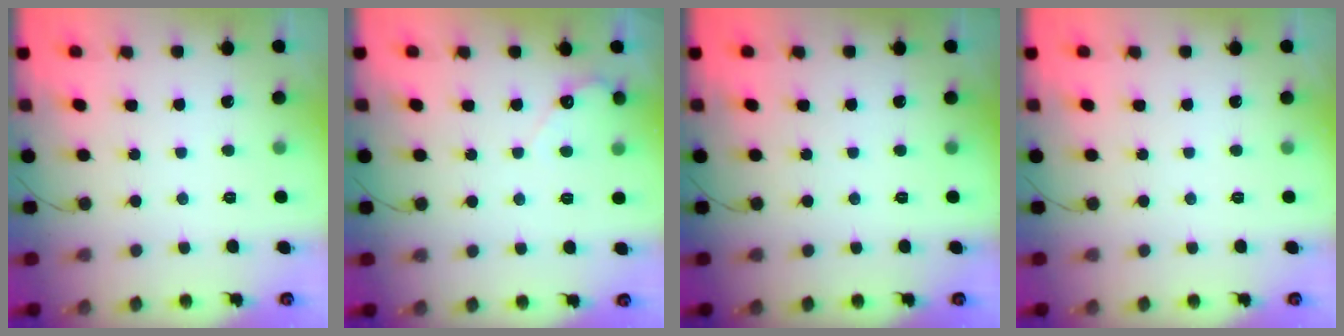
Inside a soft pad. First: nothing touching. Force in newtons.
{"total": 2.7, "press": 2.7, "slide": 0.2}
{"total": 0.0}
{"total": 0.0}